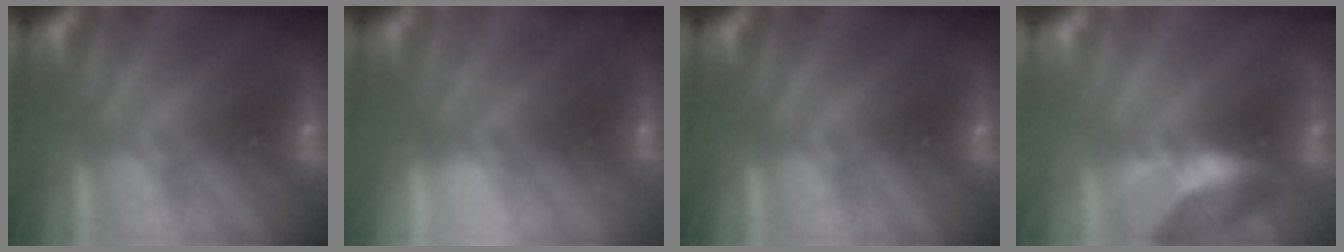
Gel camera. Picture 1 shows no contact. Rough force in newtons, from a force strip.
{"total": 2.2}
{"total": 0.0}
{"total": 2.6}